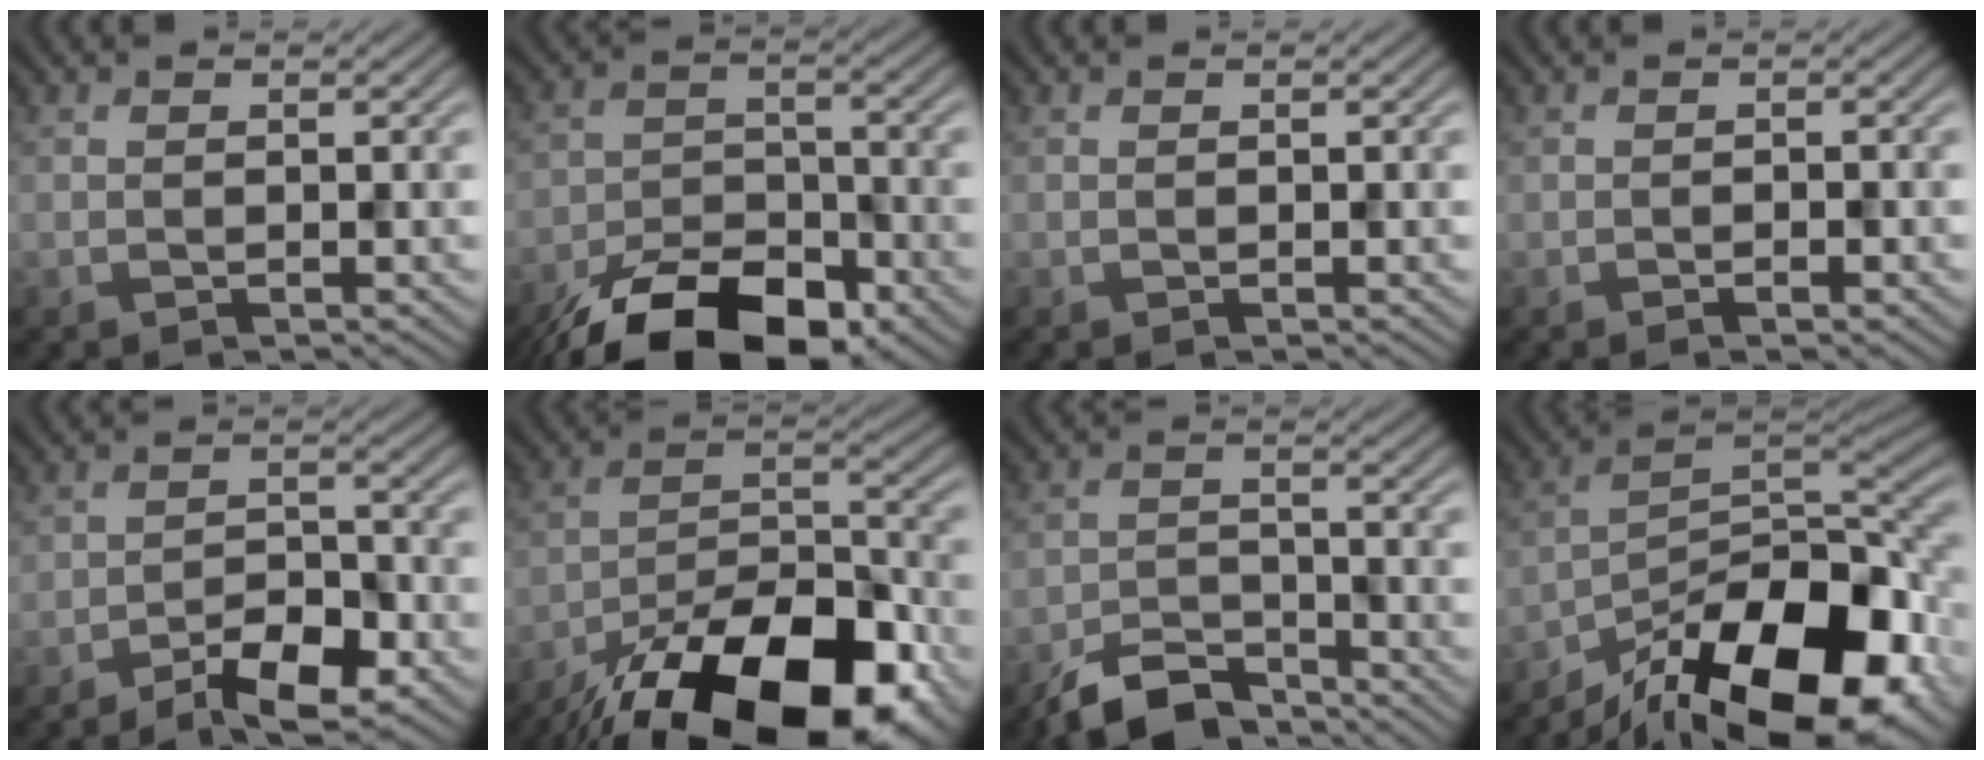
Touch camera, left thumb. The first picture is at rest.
{"total": 14.0, "force": [-9.9, 6.6, 7.4], "torque": [-0.139, -0.036, -0.163]}
{"total": 0.0}
{"total": 1.1, "force": [-0.6, 0.3, 0.9], "torque": [-0.014, 0.000, -0.010]}
{"total": 6.6, "force": [-4.2, 2.8, 4.2], "torque": [-0.062, 0.007, -0.073]}
{"total": 21.5, "force": [-15.2, 8.8, 12.5], "torque": [-0.194, -0.053, -0.229]}
{"total": 6.7, "force": [-5.7, 2.2, 2.6], "torque": [-0.046, -0.009, -0.117]}
{"total": 18.9, "force": [-12.5, 7.1, 12.3], "torque": [-0.199, -0.030, -0.205]}